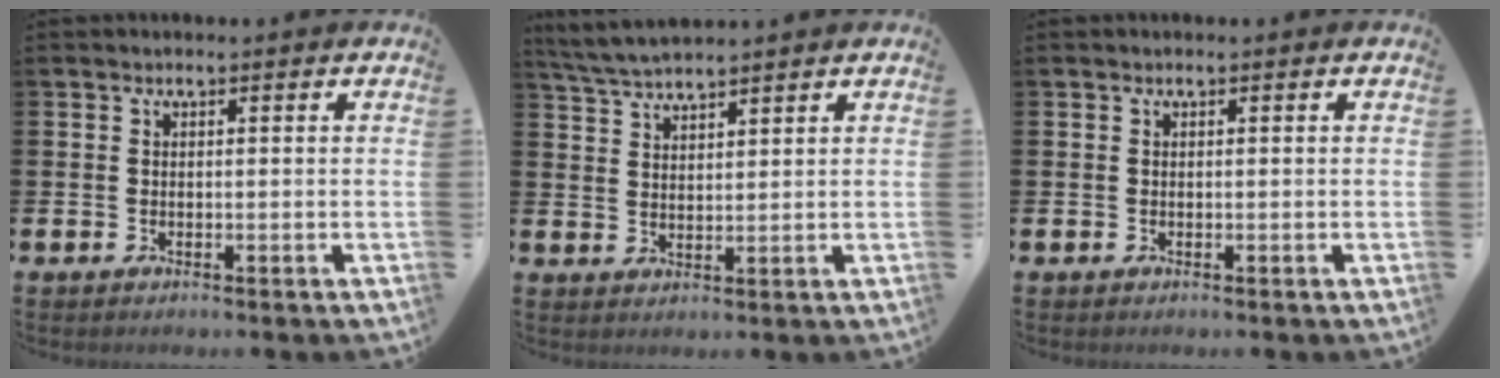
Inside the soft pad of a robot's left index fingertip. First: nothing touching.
{"total": 4.1, "force": [4.0, 0.1, 0.8], "torque": [-0.028, -0.016, 0.074]}
{"total": 0.0}